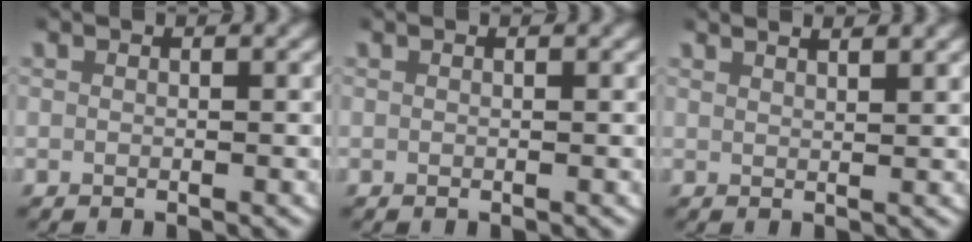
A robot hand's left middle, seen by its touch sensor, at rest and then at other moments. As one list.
[{"total": 0.0}, {"total": 2.5, "force": [2.3, 0.2, 0.9], "torque": [-0.012, 0.002, 0.038]}]